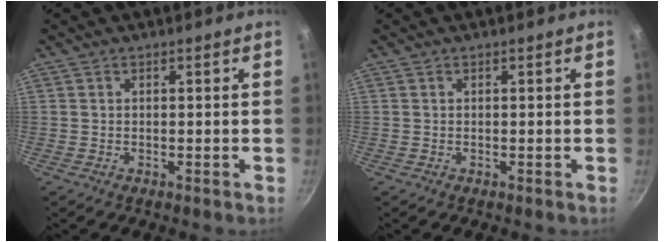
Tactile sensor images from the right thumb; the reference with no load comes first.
{"total": 0.0}